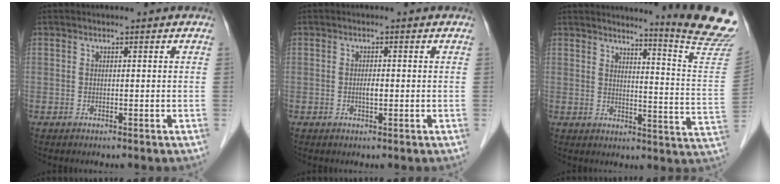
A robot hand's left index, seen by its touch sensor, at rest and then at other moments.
{"total": 1.3, "force": [-0.2, 0.4, 1.2], "torque": [-0.022, -0.001, -0.005]}
{"total": 15.0, "force": [14.2, -2.6, 4.2], "torque": [-0.057, -0.135, 0.147]}